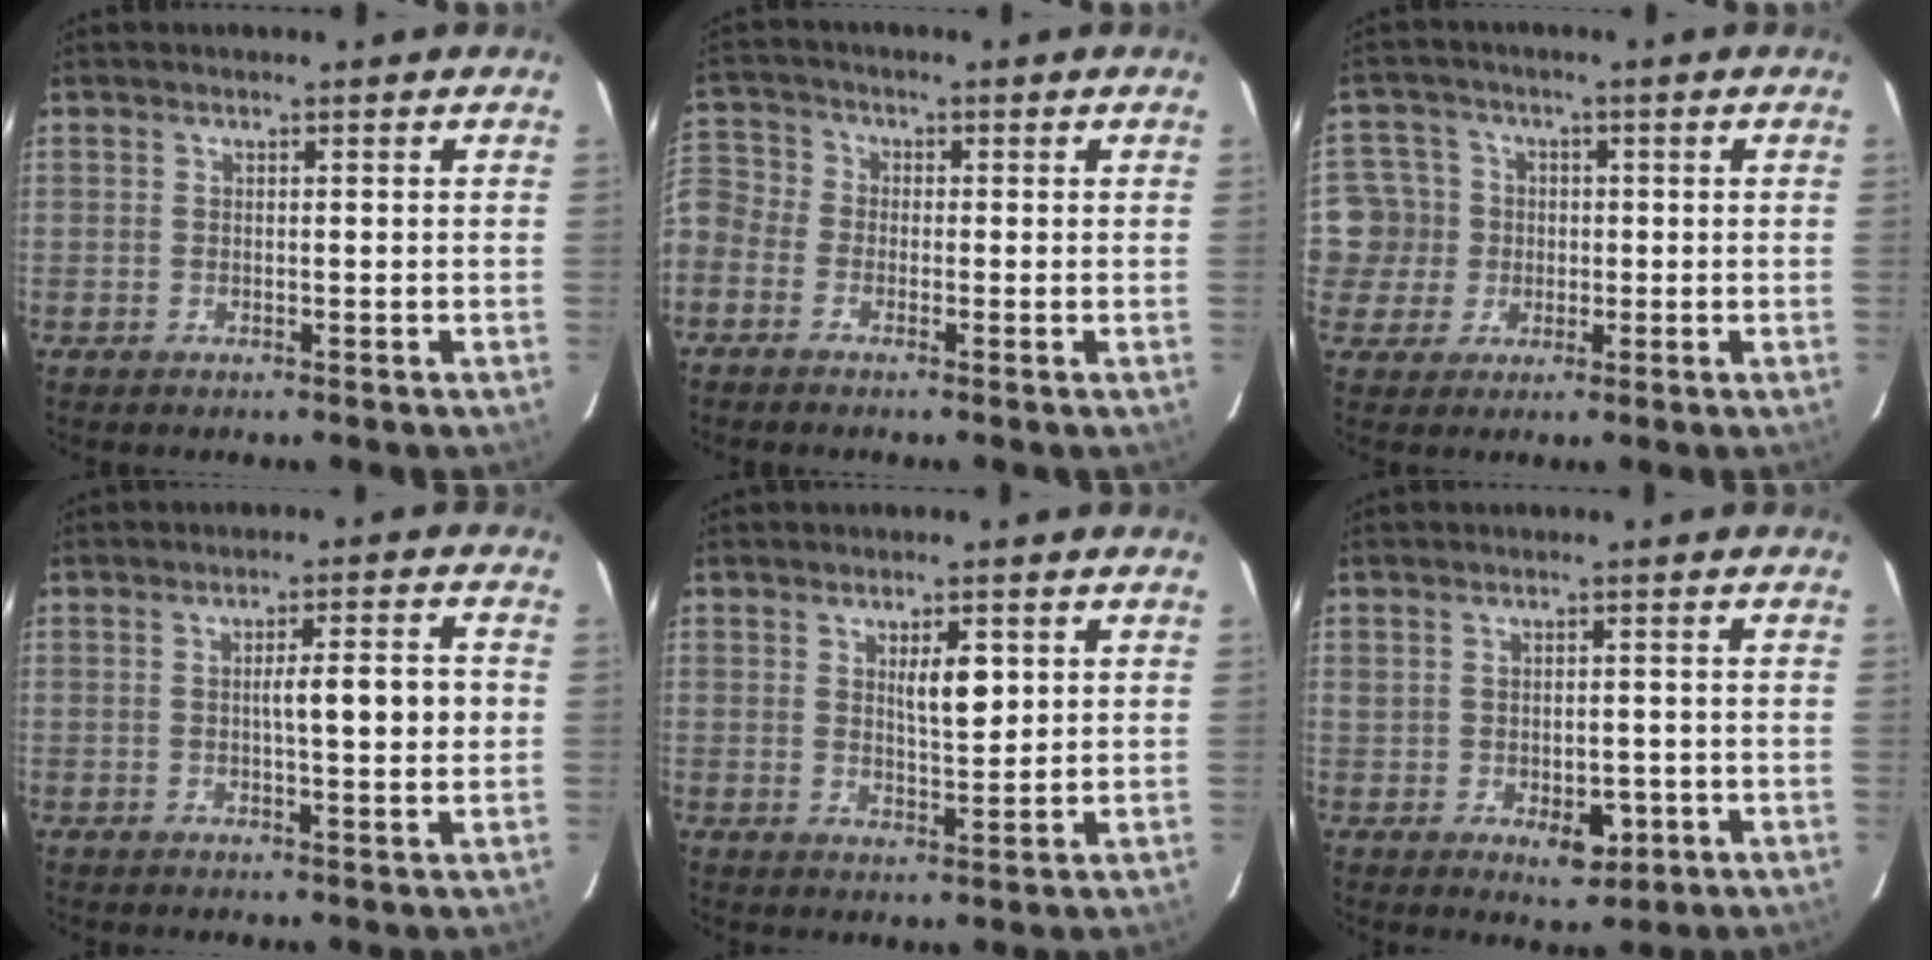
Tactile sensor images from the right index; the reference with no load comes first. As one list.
[{"total": 9.3, "force": [-2.5, 8.2, 3.6], "torque": [-0.124, 0.034, -0.059]}, {"total": 7.4, "force": [0.1, 7.3, 0.5], "torque": [-0.015, 0.024, 0.009]}, {"total": 6.1, "force": [0.3, 0.5, 6.1], "torque": [-0.091, 0.007, 0.004]}, {"total": 4.7, "force": [1.7, 1.3, 4.2], "torque": [-0.069, -0.003, 0.031]}, {"total": 4.7, "force": [-1.1, 2.8, 3.6], "torque": [-0.050, 0.000, -0.001]}]